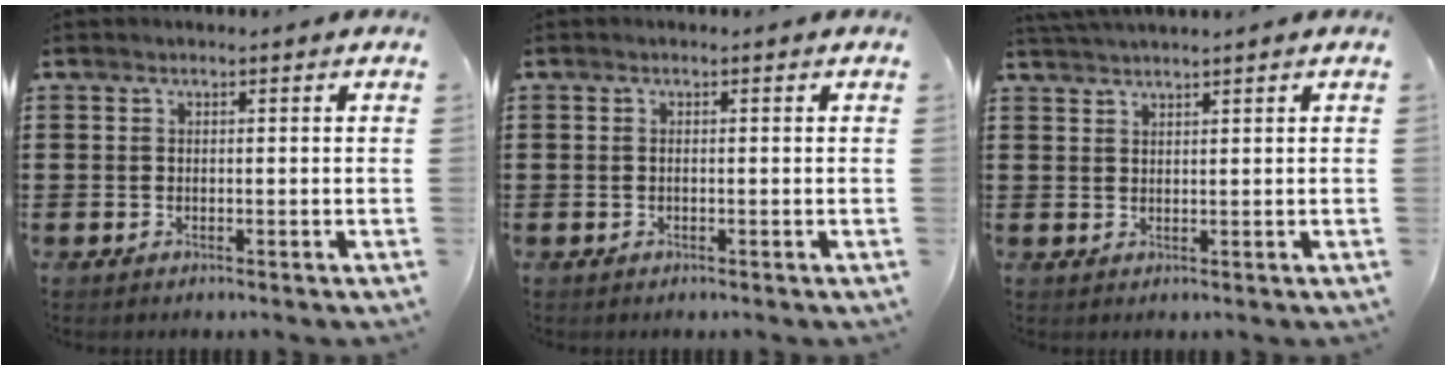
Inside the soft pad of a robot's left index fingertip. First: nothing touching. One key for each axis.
{"total": 0.5, "fx": -0.1, "fy": 0.1, "fz": 0.5, "tx": -0.010, "ty": -0.003, "tz": -0.001}
{"total": 1.8, "fx": 1.7, "fy": -0.3, "fz": 0.4, "tx": -0.011, "ty": 0.001, "tz": 0.033}